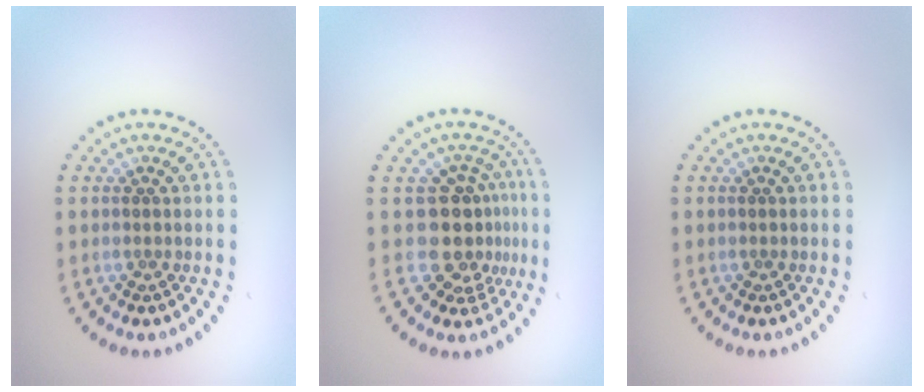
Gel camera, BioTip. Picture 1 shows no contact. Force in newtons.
{"total": 4.1, "press": 3.1, "slide": 2.7}
{"total": 0.0}